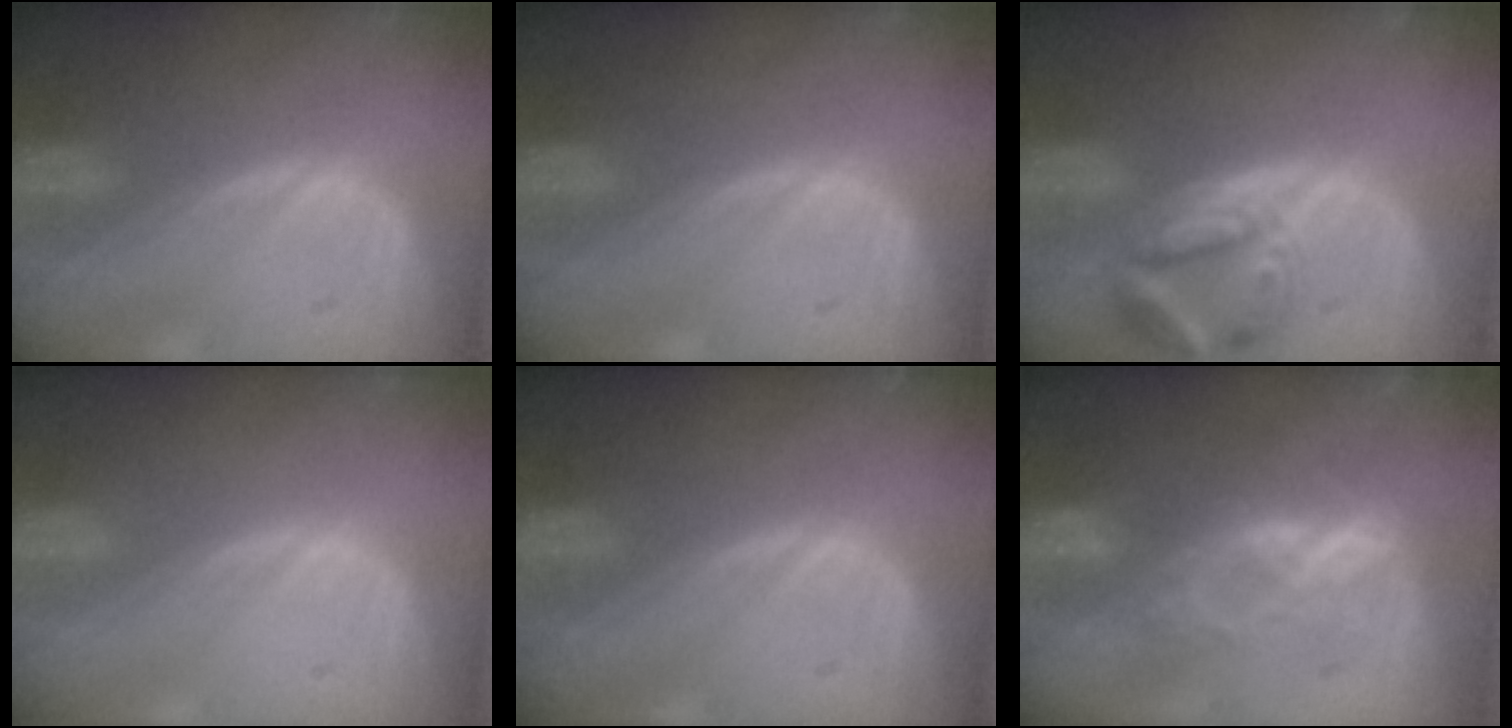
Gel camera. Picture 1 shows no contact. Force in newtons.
{"total": 0.0}
{"total": 7.2, "press": 6.5, "slide": 3.0}
{"total": 0.0}
{"total": 0.0}
{"total": 6.9, "press": 6.0, "slide": 3.3}